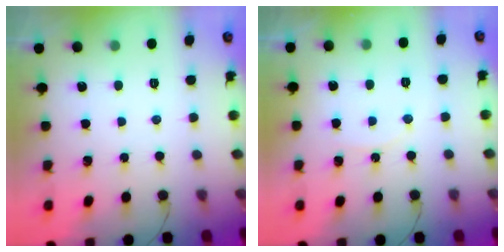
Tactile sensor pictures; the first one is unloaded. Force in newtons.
{"total": 5.3, "press": 5.3, "slide": 0.7}